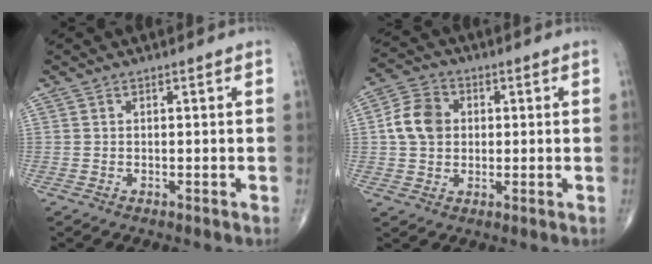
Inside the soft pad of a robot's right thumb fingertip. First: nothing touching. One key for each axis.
{"total": 7.8, "fx": 0.8, "fy": 6.2, "fz": 4.7, "tx": -0.074, "ty": 0.011, "tz": 0.008}